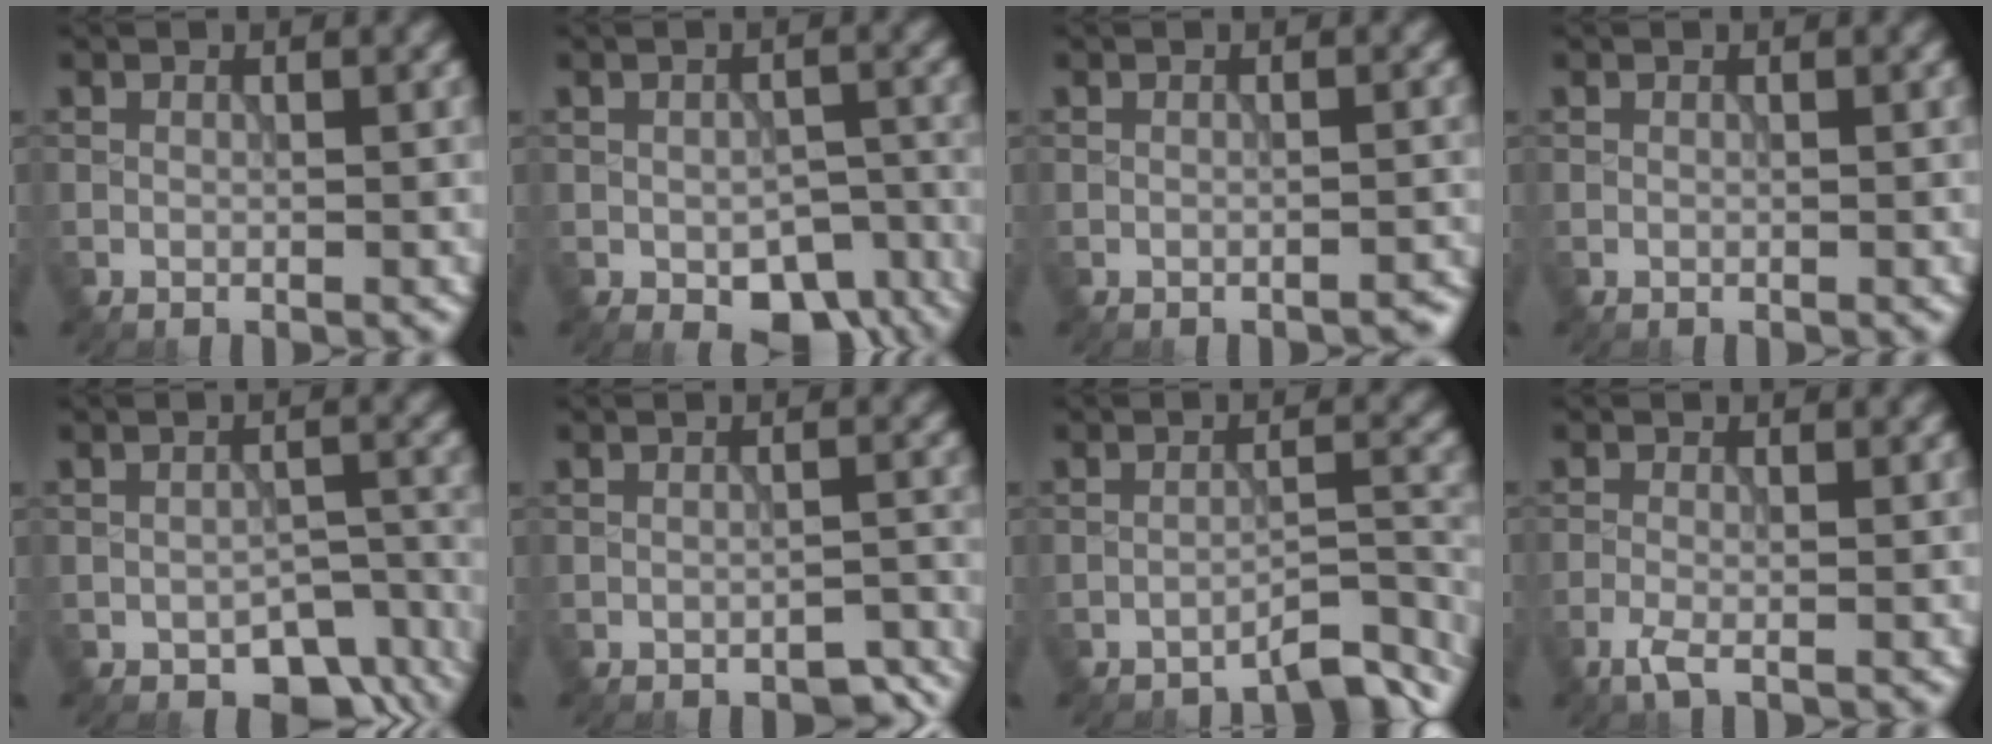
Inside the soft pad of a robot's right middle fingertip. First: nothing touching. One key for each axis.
{"total": 5.9, "fx": -3.1, "fy": 3.3, "fz": 3.8, "tx": -0.047, "ty": -0.022, "tz": -0.031}
{"total": 0.9, "fx": -0.8, "fy": 0.2, "fz": 0.1, "tx": -0.002, "ty": 0.001, "tz": -0.011}
{"total": 0.0}
{"total": 5.2, "fx": -3.4, "fy": 2.9, "fz": 2.7, "tx": -0.024, "ty": -0.018, "tz": -0.038}
{"total": 2.1, "fx": -1.8, "fy": 0.8, "fz": 0.9, "tx": -0.010, "ty": 0.000, "tz": -0.021}
{"total": 3.8, "fx": -3.4, "fy": 0.7, "fz": 1.6, "tx": -0.017, "ty": 0.007, "tz": -0.052}
{"total": 1.7, "fx": -1.0, "fy": 0.3, "fz": 1.4, "tx": -0.030, "ty": -0.001, "tz": -0.026}